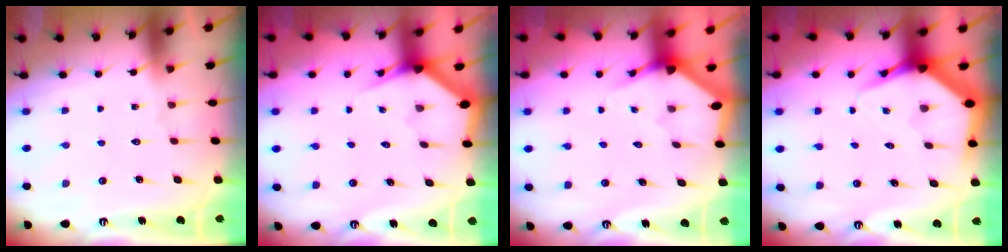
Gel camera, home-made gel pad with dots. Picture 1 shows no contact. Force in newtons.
{"total": 2.8, "press": 2.8, "slide": 0.1}
{"total": 2.9, "press": 2.9, "slide": 0.2}
{"total": 5.8, "press": 5.8, "slide": 0.3}